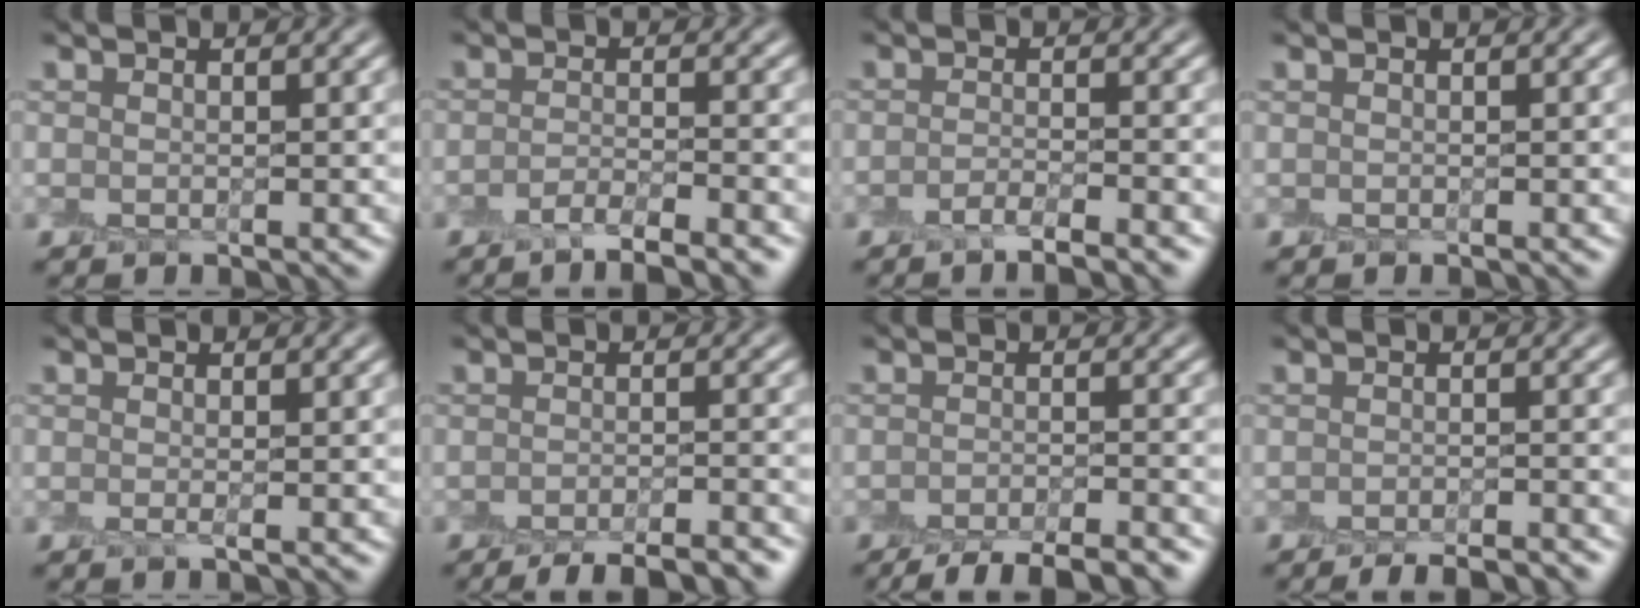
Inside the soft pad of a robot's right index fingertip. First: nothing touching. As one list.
[{"total": 3.1, "force": [-2.3, 0.3, 2.0], "torque": [-0.035, 0.002, -0.047]}, {"total": 2.3, "force": [-1.8, 0.1, 1.5], "torque": [-0.026, -0.001, -0.038]}, {"total": 0.0}, {"total": 0.5, "force": [-0.1, -0.2, 0.4], "torque": [-0.013, -0.005, -0.001]}, {"total": 6.1, "force": [-5.2, 1.2, 2.9], "torque": [-0.042, -0.007, -0.065]}, {"total": 6.2, "force": [-5.1, 1.3, 3.2], "torque": [-0.046, -0.011, -0.076]}, {"total": 3.5, "force": [-3.1, 0.5, 1.6], "torque": [-0.022, 0.004, -0.036]}]